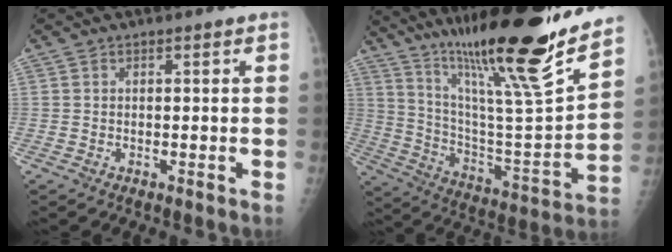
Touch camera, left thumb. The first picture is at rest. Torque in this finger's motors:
{"motor_torque": [1.50, -0.64, 1.34, -1.42, 0.44]}